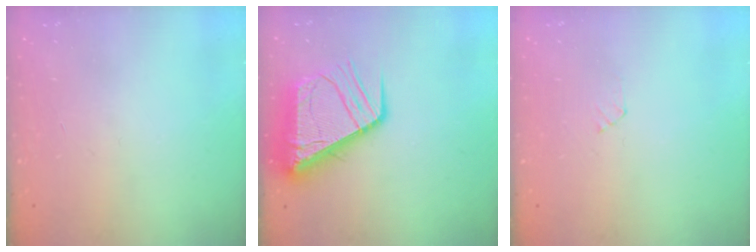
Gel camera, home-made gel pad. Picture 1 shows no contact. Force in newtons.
{"total": 15.4, "press": 15.3, "slide": 1.7}
{"total": 2.4, "press": 2.4, "slide": 0.3}